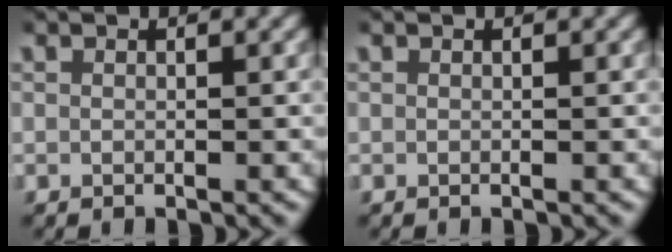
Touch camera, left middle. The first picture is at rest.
{"total": 0.0}